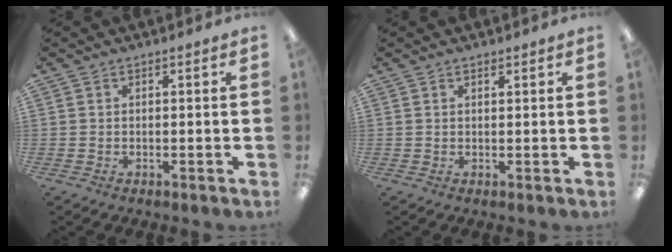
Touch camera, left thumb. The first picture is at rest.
{"total": 0.7, "force": [0.6, 0.3, 0.3], "torque": [-0.006, 0.001, 0.011]}